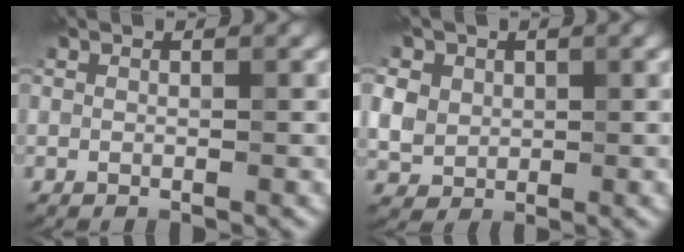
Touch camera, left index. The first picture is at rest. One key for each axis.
{"total": 6.6, "fx": 2.5, "fy": 5.4, "fz": 2.8, "tx": -0.080, "ty": 0.023, "tz": 0.035}